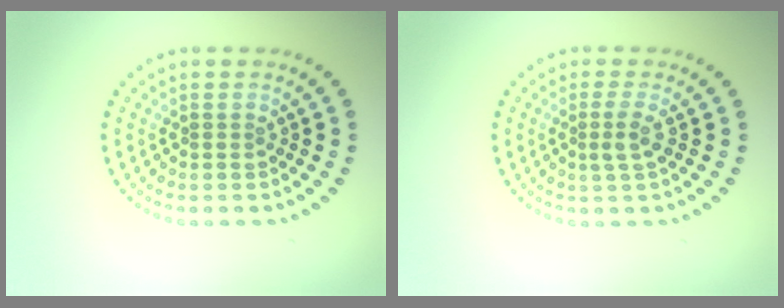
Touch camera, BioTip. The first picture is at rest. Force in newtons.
{"total": 1.7, "press": 1.3, "slide": 1.1}